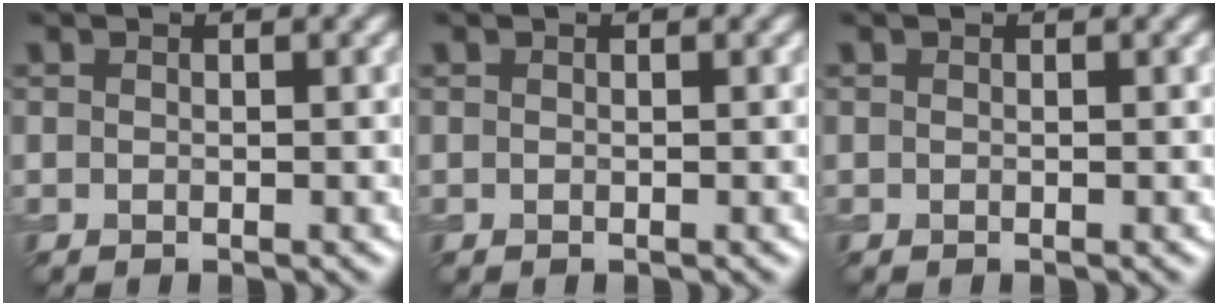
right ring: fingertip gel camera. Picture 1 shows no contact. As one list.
[{"total": 0.0}, {"total": 0.0}]